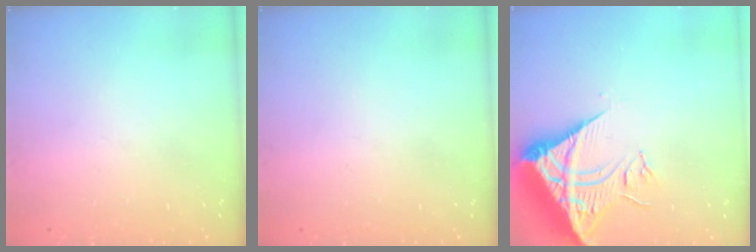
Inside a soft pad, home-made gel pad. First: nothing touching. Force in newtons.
{"total": 0.0}
{"total": 10.3, "press": 10.3, "slide": 1.2}